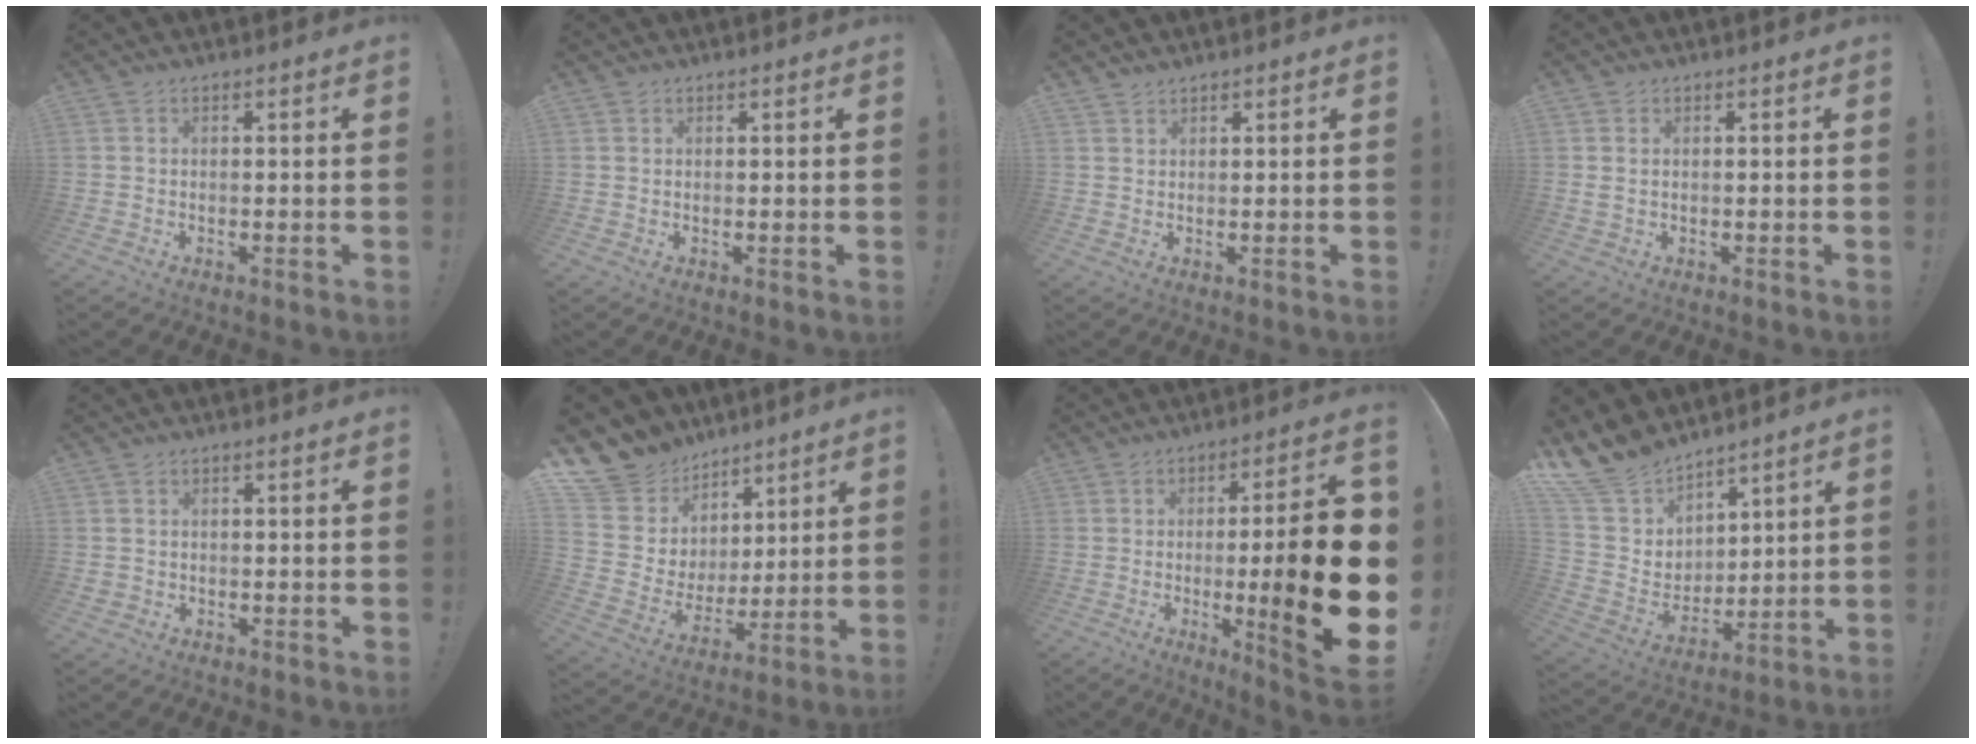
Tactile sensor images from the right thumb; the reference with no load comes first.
{"total": 1.3, "force": [1.0, 0.8, -0.1], "torque": [0.016, -0.006, 0.014]}
{"total": 1.7, "force": [1.6, 0.5, 0.3], "torque": [-0.003, -0.009, 0.030]}
{"total": 1.3, "force": [0.8, 0.6, 0.9], "torque": [-0.012, 0.000, 0.013]}
{"total": 1.1, "force": [0.1, 1.1, 0.2], "torque": [-0.004, 0.004, 0.001]}
{"total": 12.3, "force": [8.2, 9.1, 1.6], "torque": [-0.036, -0.073, 0.178]}
{"total": 22.6, "force": [-2.9, 2.9, 22.3], "torque": [-0.341, 0.000, -0.041]}
{"total": 14.4, "force": [11.9, 7.4, 3.1], "torque": [-0.085, -0.092, 0.236]}